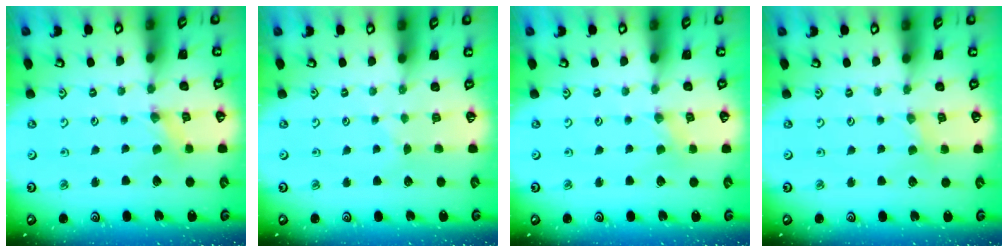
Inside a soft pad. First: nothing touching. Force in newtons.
{"total": 2.5, "press": 2.5, "slide": 0.4}
{"total": 0.0}
{"total": 0.7, "press": 0.7, "slide": 0.2}